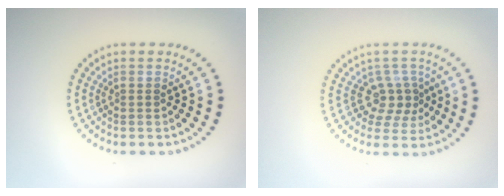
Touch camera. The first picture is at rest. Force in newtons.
{"total": 2.8, "press": 2.1, "slide": 1.8}